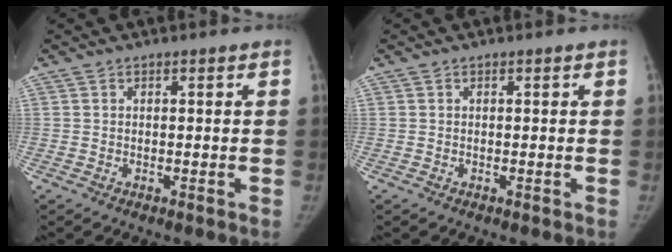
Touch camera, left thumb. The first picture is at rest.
{"total": 0.0}